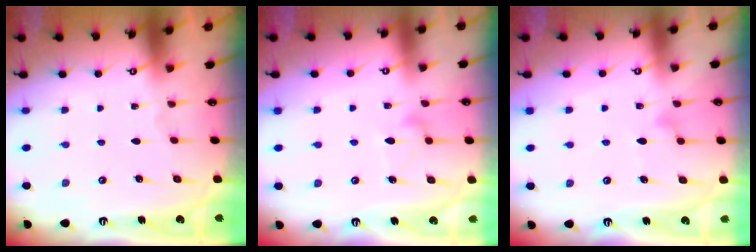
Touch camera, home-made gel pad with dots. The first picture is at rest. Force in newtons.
{"total": 9.8, "press": 9.8, "slide": 0.5}
{"total": 8.1, "press": 8.1, "slide": 0.3}